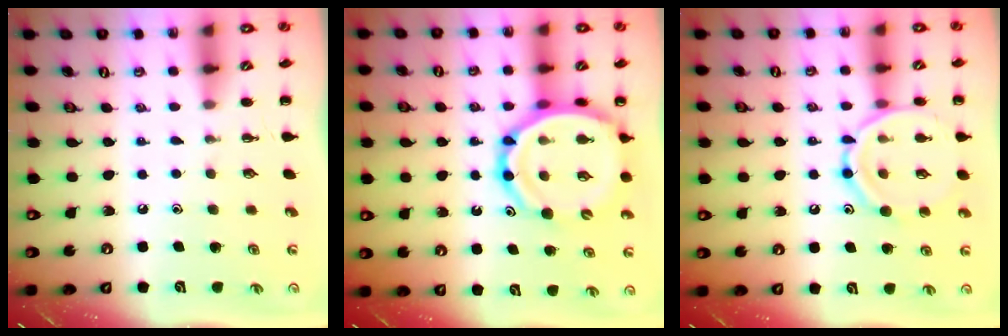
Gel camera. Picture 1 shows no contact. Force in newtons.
{"total": 16.6, "press": 16.1, "slide": 4.1}
{"total": 13.9, "press": 13.8, "slide": 1.2}